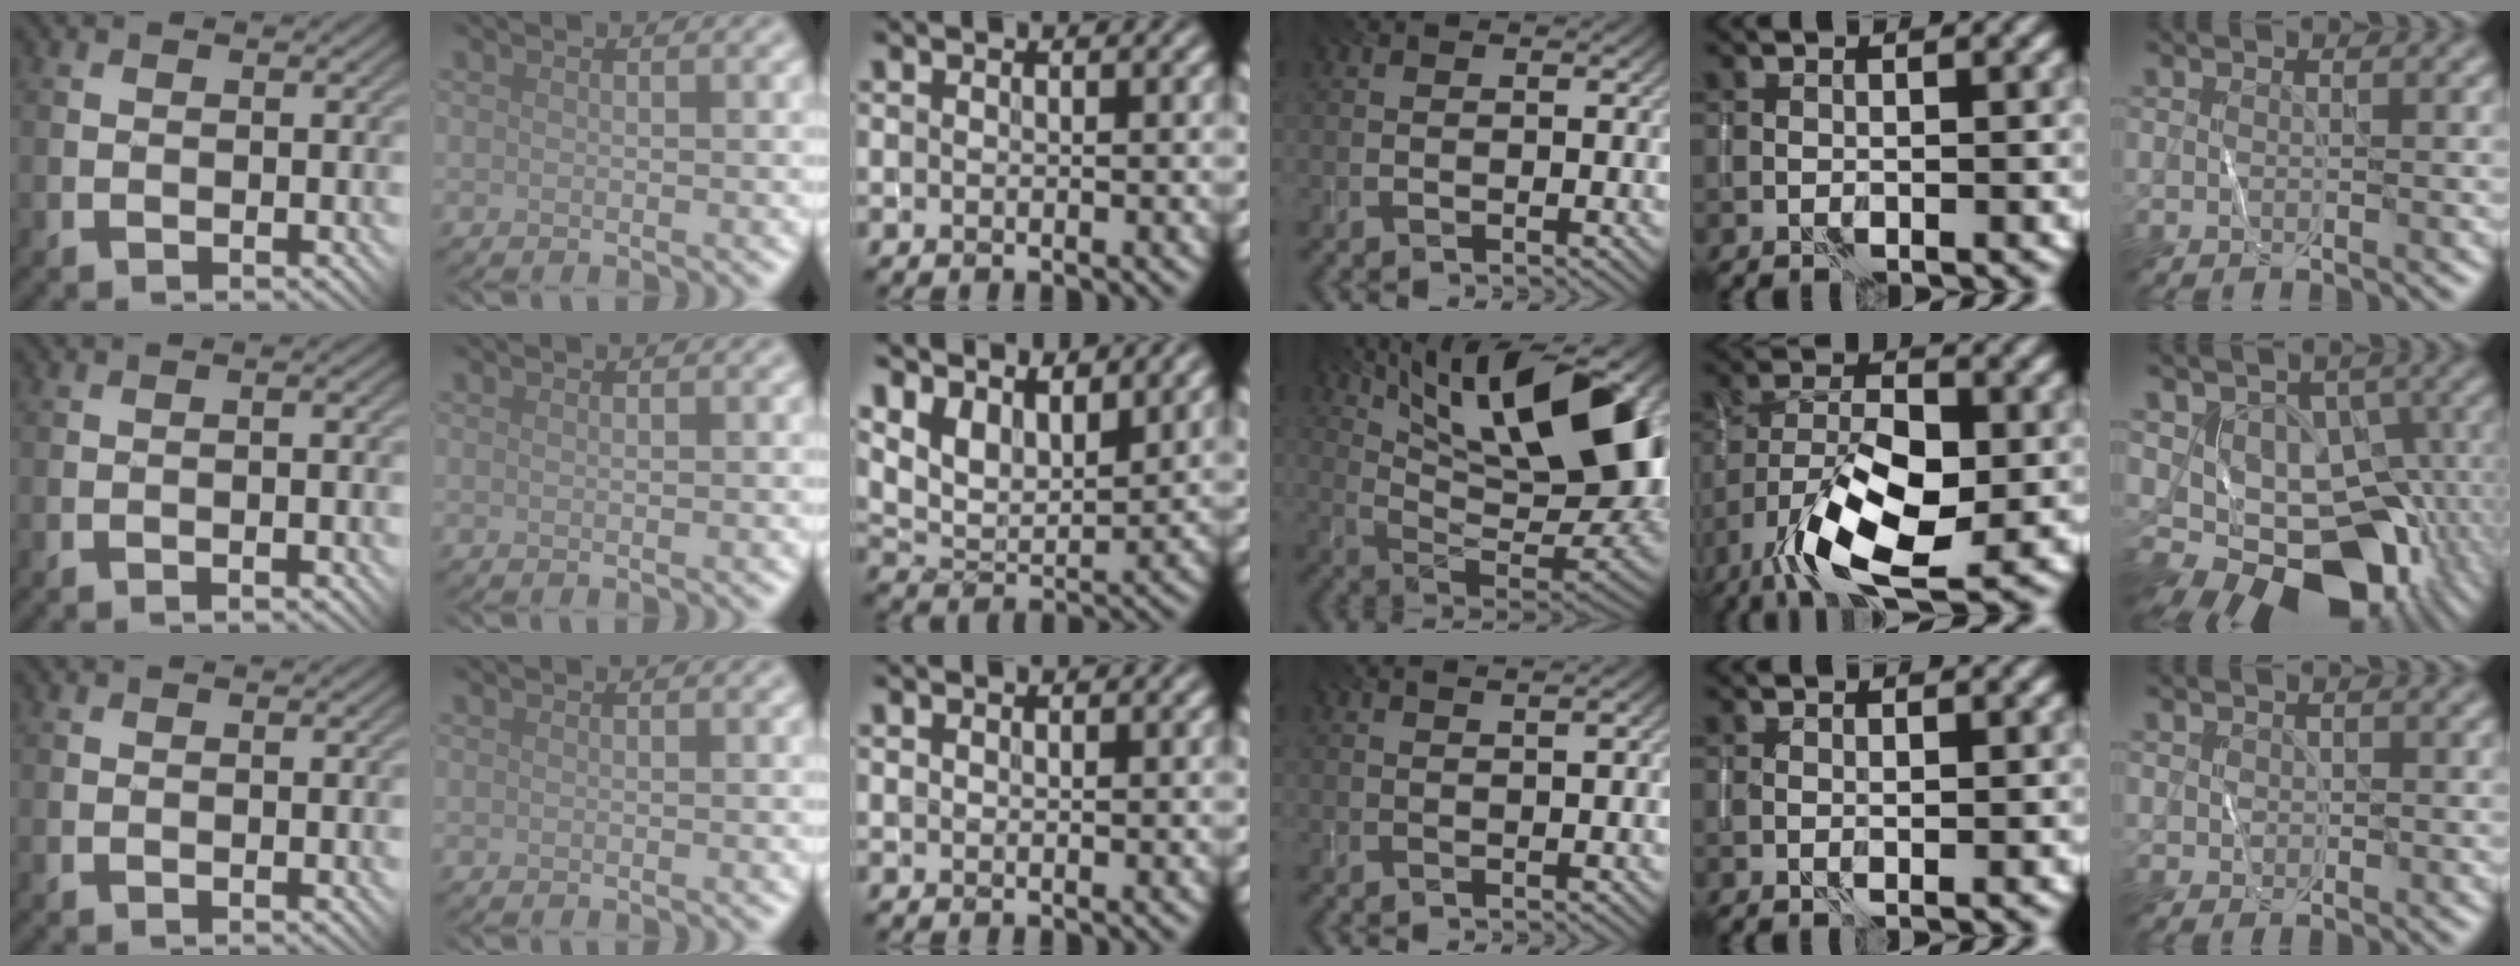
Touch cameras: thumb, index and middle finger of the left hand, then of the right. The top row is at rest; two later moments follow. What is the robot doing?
{"motion": "wrap", "object": "yarn"}